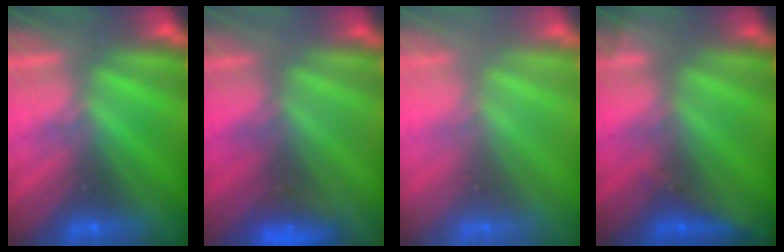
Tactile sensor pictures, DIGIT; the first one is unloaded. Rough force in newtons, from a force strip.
{"total": 3.0}
{"total": 2.9}
{"total": 2.9}